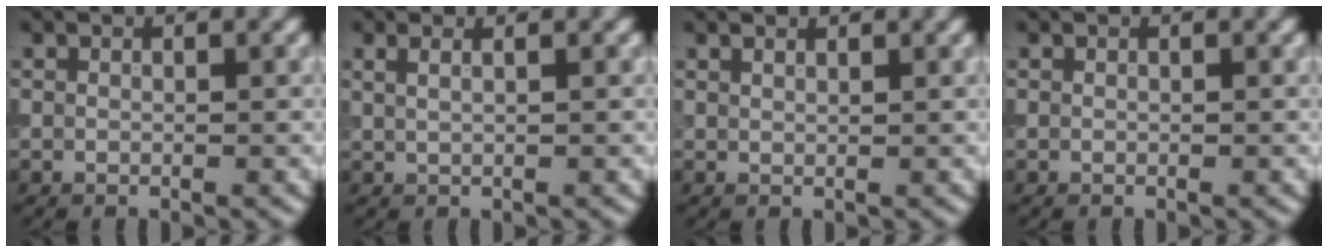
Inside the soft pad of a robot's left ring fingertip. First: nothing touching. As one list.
[{"total": 3.2, "force": [1.8, 1.7, 2.1], "torque": [-0.012, 0.018, -0.002]}, {"total": 1.8, "force": [1.4, 0.6, 0.9], "torque": [-0.007, 0.008, 0.001]}, {"total": 0.0}]